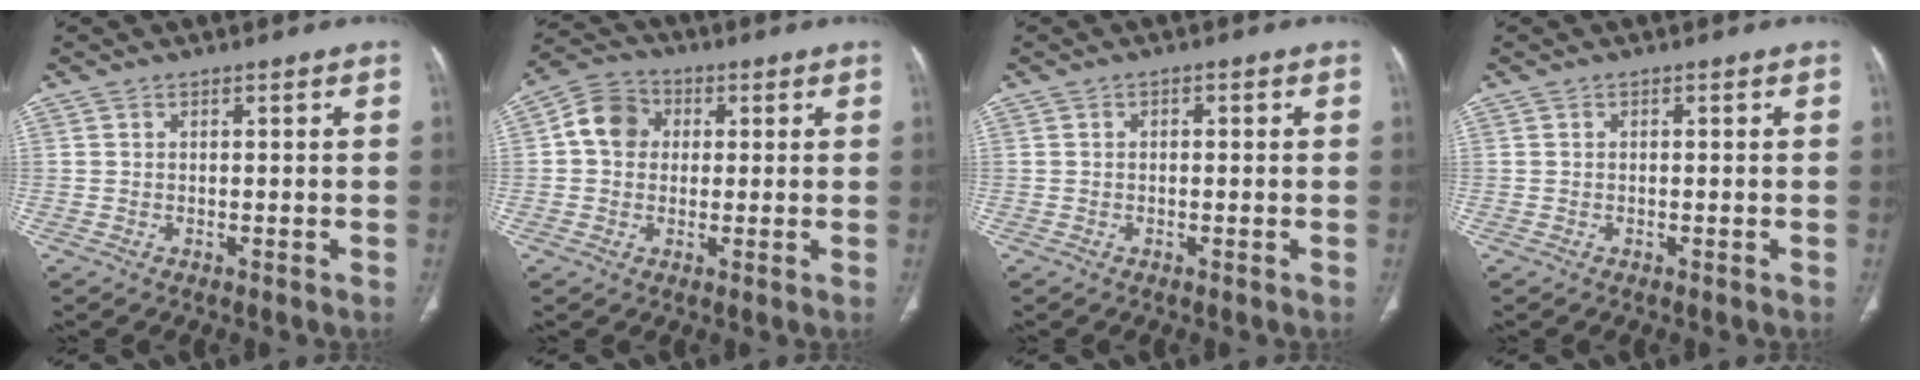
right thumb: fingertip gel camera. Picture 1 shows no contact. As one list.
[{"total": 7.6, "force": [1.1, 6.5, 3.9], "torque": [-0.055, 0.015, 0.007]}, {"total": 0.9, "force": [0.2, 0.5, 0.7], "torque": [-0.010, 0.003, 0.003]}, {"total": 0.0}]